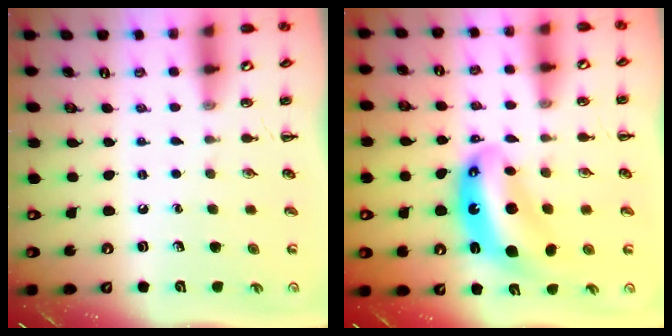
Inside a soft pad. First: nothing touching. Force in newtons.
{"total": 9.8, "press": 9.5, "slide": 2.6}